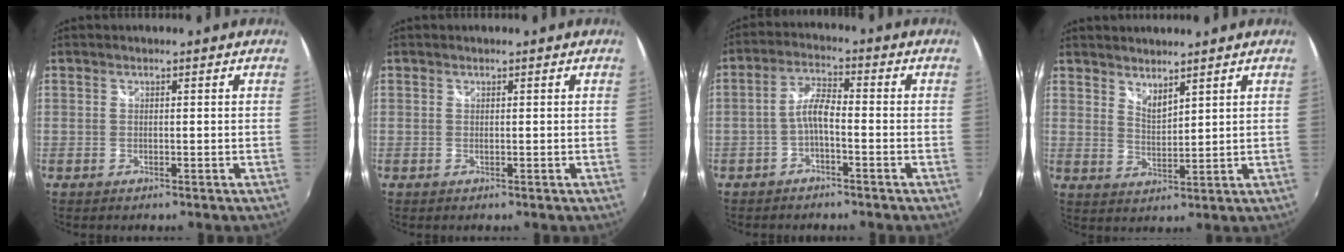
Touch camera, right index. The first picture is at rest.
{"total": 0.0}
{"total": 4.4, "force": [-2.0, 1.2, 3.7], "torque": [-0.081, 0.013, -0.039]}
{"total": 3.9, "force": [3.4, 0.8, 1.6], "torque": [-0.024, -0.006, 0.060]}